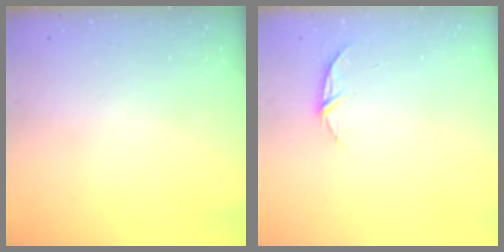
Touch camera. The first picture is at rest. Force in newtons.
{"total": 5.4, "press": 5.4, "slide": 0.6}